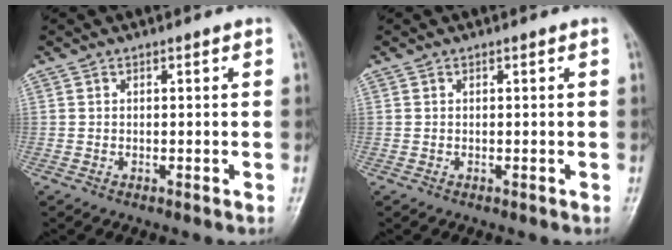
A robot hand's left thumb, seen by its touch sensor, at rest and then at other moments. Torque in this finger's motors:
{"motor_torque": [0.00, 0.01, 0.00, 0.00, 0.00]}